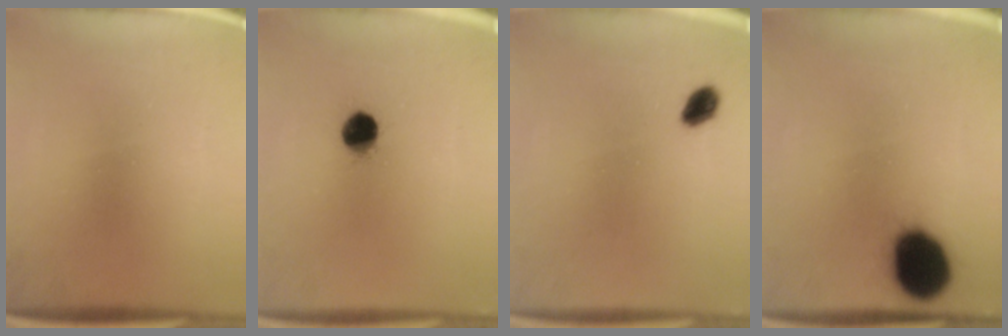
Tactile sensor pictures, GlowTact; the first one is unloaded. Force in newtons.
{"total": 6.6}
{"total": 2.8}
{"total": 16.9}